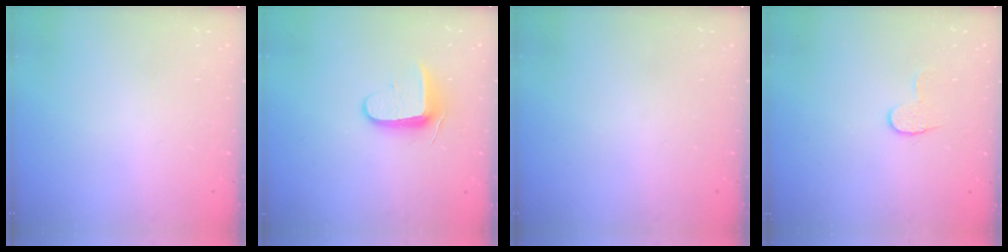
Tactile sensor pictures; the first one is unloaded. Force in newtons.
{"total": 8.9, "press": 8.9, "slide": 0.9}
{"total": 0.0}
{"total": 6.3, "press": 6.3, "slide": 0.4}